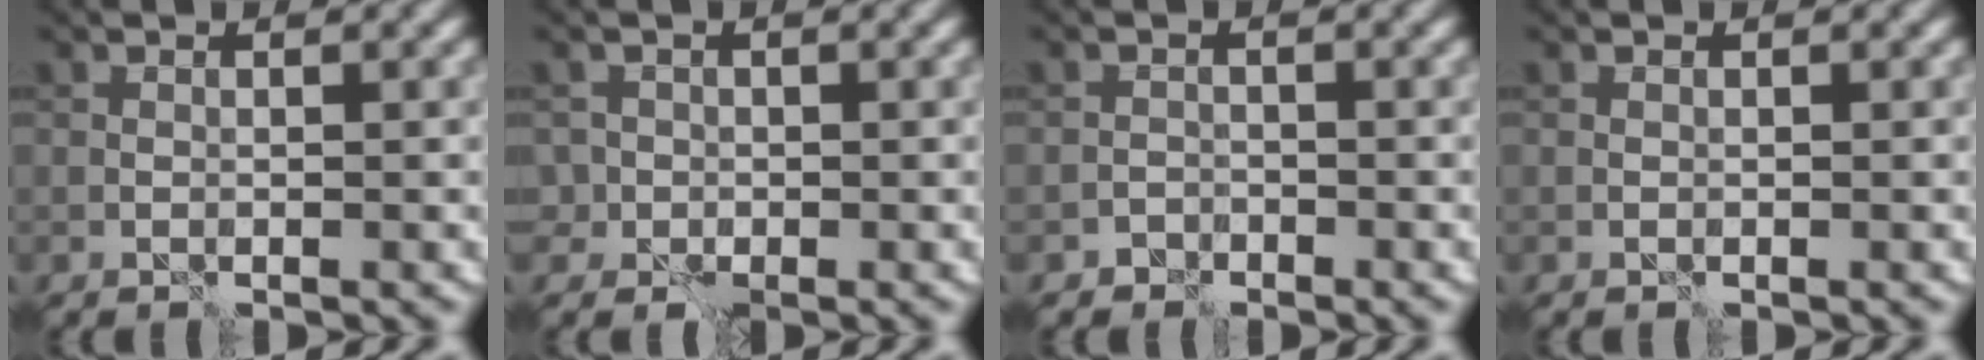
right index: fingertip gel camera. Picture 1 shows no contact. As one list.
[{"total": 1.4, "force": [-0.3, 1.3, 0.0], "torque": [0.007, 0.005, -0.005]}, {"total": 1.1, "force": [-0.9, 0.5, -0.1], "torque": [0.010, 0.006, -0.015]}, {"total": 0.0}]